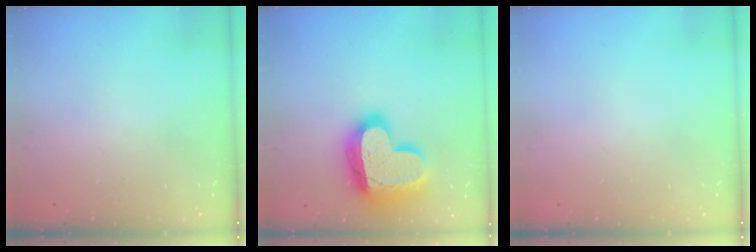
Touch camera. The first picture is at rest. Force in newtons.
{"total": 23.3, "press": 23.2, "slide": 1.9}
{"total": 0.0}